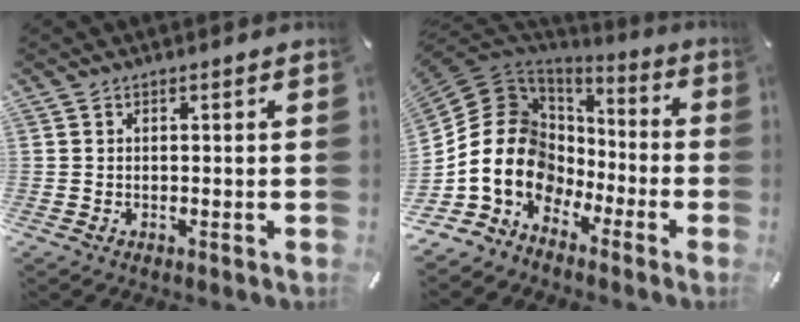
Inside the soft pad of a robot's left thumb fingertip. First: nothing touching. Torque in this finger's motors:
{"motor_torque": [0.34, 3.88, 0.80, -0.07, 0.20]}